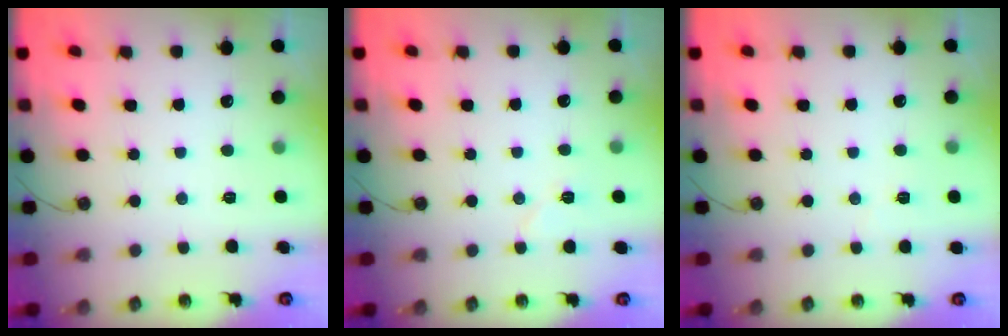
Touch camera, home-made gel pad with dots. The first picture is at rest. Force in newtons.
{"total": 5.2, "press": 4.9, "slide": 1.7}
{"total": 2.5, "press": 2.3, "slide": 0.9}